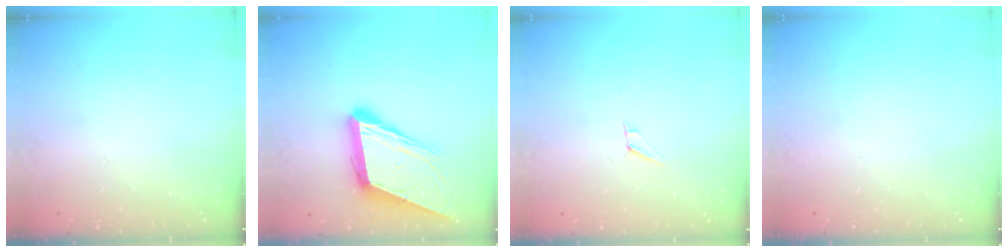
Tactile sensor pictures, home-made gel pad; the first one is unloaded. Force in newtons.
{"total": 14.8, "press": 14.1, "slide": 4.2}
{"total": 5.2, "press": 4.5, "slide": 2.5}
{"total": 0.0}